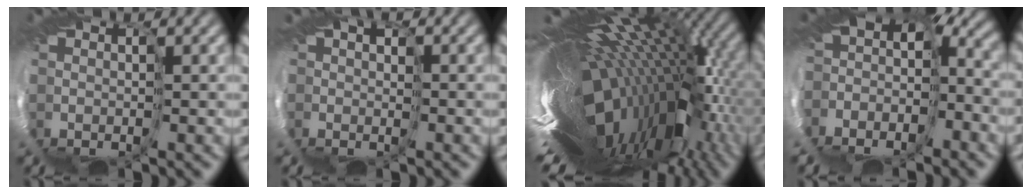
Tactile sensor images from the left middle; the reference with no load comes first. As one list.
[{"total": 2.5, "force": [-0.8, 1.7, 1.7], "torque": [-0.017, 0.002, -0.010]}, {"total": 14.6, "force": [0.5, 5.5, 13.5], "torque": [-0.184, -0.014, 0.017]}, {"total": 5.4, "force": [-4.2, 2.1, 2.6], "torque": [-0.054, -0.027, -0.032]}]